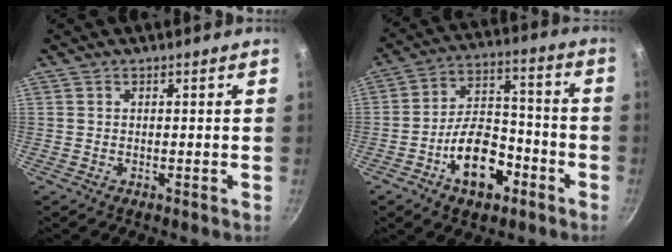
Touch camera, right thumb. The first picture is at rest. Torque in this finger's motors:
{"motor_torque": [0.10, 0.42, -0.02, 0.00, 0.27]}